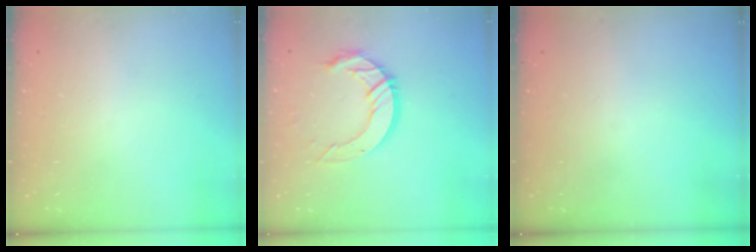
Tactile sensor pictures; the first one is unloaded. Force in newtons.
{"total": 12.3, "press": 12.2, "slide": 1.2}
{"total": 0.0}